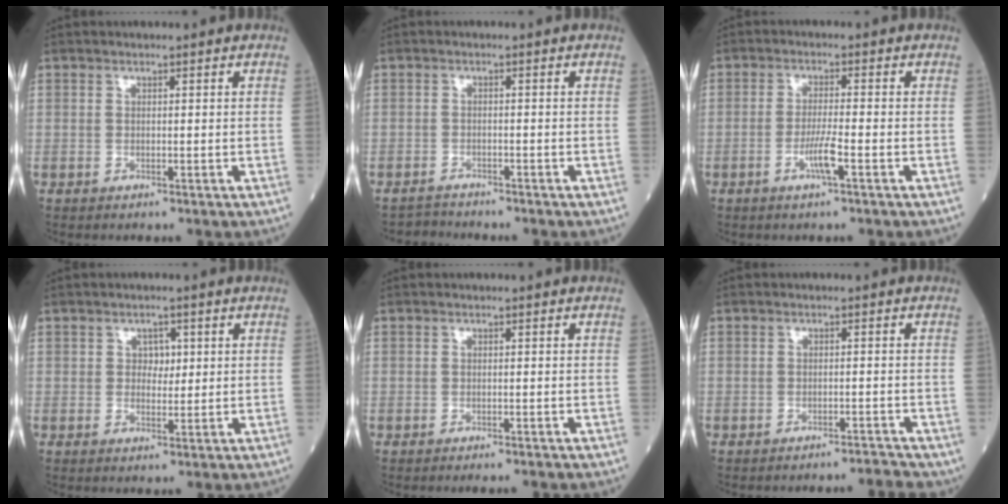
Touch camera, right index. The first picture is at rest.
{"total": 2.1, "force": [-2.0, 0.1, -0.8], "torque": [0.014, -0.010, -0.036]}
{"total": 3.8, "force": [-1.6, -0.2, 3.4], "torque": [-0.067, -0.005, -0.034]}
{"total": 2.3, "force": [0.6, 1.6, 1.5], "torque": [-0.016, 0.000, 0.007]}
{"total": 2.0, "force": [-1.7, 0.1, 0.9], "torque": [-0.013, -0.003, -0.022]}
{"total": 2.6, "force": [-2.6, -0.2, 0.1], "torque": [0.007, -0.006, -0.034]}